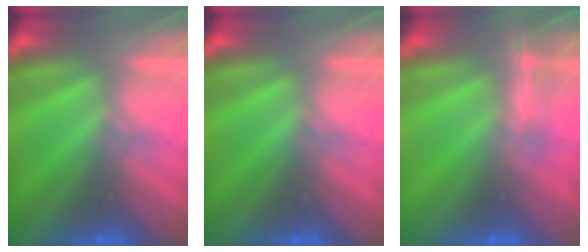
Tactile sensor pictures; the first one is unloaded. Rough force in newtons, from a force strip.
{"total": 0.0}
{"total": 1.9}